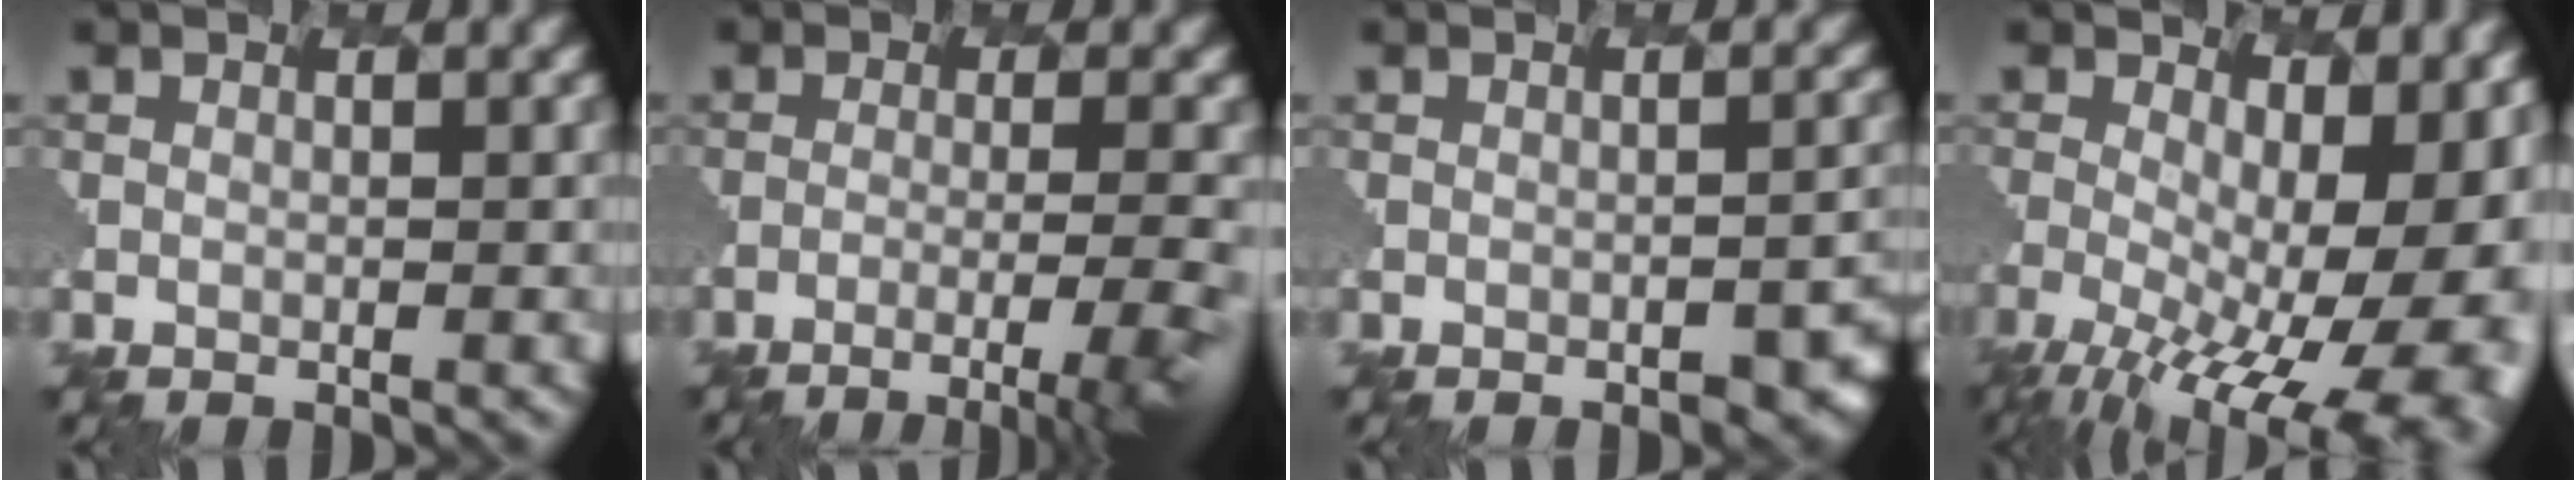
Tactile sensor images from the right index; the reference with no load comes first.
{"total": 5.7, "force": [-3.4, 1.2, 4.4], "torque": [-0.063, -0.003, -0.046]}
{"total": 5.8, "force": [-1.9, 2.7, 4.8], "torque": [-0.049, -0.012, -0.003]}
{"total": 16.2, "force": [-4.6, 7.7, 13.5], "torque": [-0.178, -0.026, -0.035]}